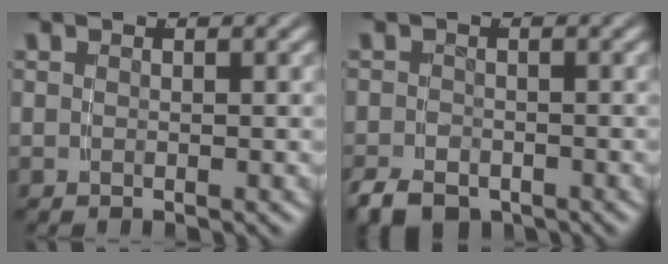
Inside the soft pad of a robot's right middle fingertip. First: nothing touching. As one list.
[{"total": 3.9, "force": [-3.0, 1.9, 1.6], "torque": [-0.021, -0.013, -0.048]}]